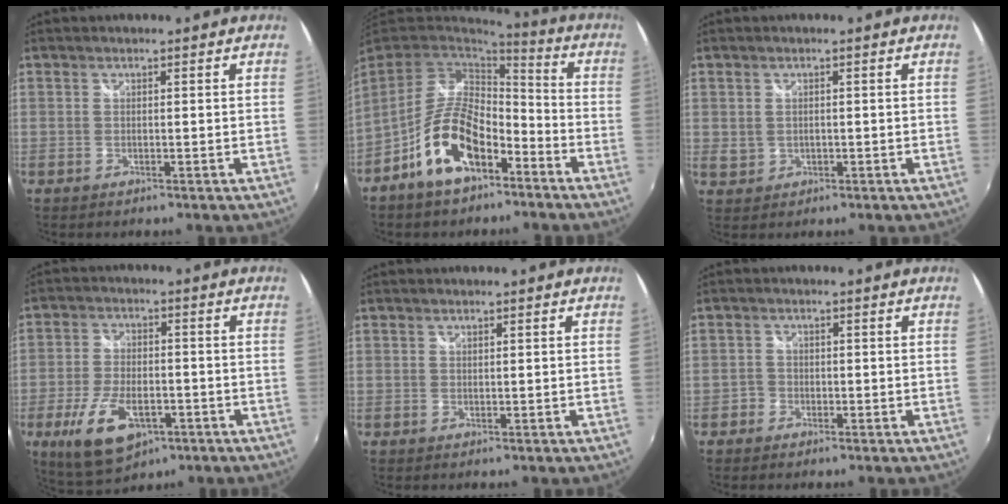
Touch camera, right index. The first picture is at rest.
{"total": 14.4, "force": [-7.9, 7.0, 9.9], "torque": [-0.195, 0.003, -0.135]}
{"total": 2.6, "force": [0.2, 2.3, 1.2], "torque": [-0.022, 0.000, 0.007]}
{"total": 12.4, "force": [-5.5, 6.2, 9.2], "torque": [-0.196, -0.021, -0.091]}
{"total": 0.0}
{"total": 2.0, "force": [-1.2, 1.6, -0.2], "torque": [-0.001, 0.007, -0.023]}